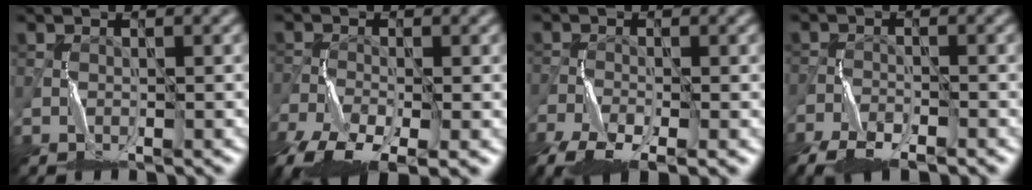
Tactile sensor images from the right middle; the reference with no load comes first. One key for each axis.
{"total": 9.1, "fx": -5.9, "fy": 3.5, "fz": 6.0, "tx": -0.129, "ty": -0.036, "tz": -0.113}
{"total": 7.4, "fx": -5.1, "fy": 2.6, "fz": 4.8, "tx": -0.101, "ty": -0.033, "tz": -0.098}
{"total": 6.3, "fx": -5.1, "fy": 1.9, "fz": 3.1, "tx": -0.064, "ty": -0.023, "tz": -0.096}